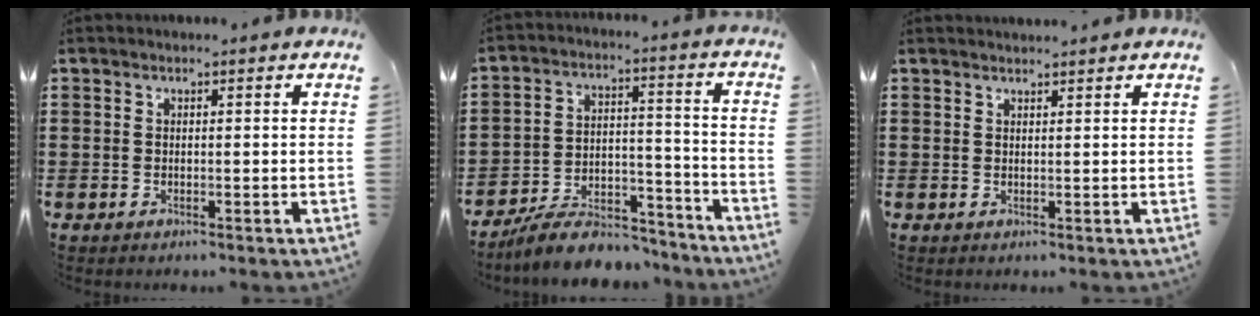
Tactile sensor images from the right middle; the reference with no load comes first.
{"total": 8.8, "force": [-8.1, 2.3, 2.6], "torque": [-0.040, 0.029, -0.153]}
{"total": 1.1, "force": [1.1, 0.0, 0.0], "torque": [-0.001, -0.002, 0.021]}